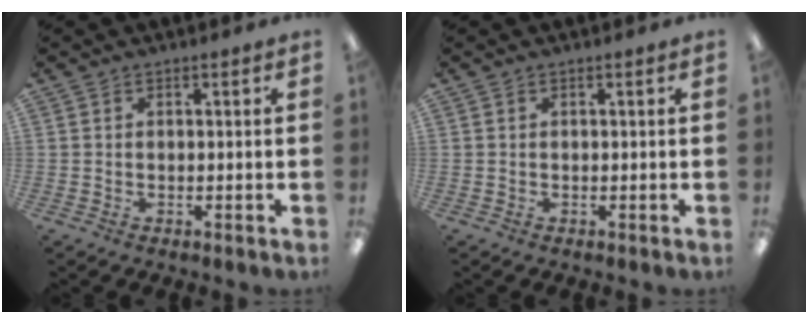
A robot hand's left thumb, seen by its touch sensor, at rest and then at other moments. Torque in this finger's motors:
{"motor_torque": [-0.09, 0.09, -0.24, 0.24, 0.00]}